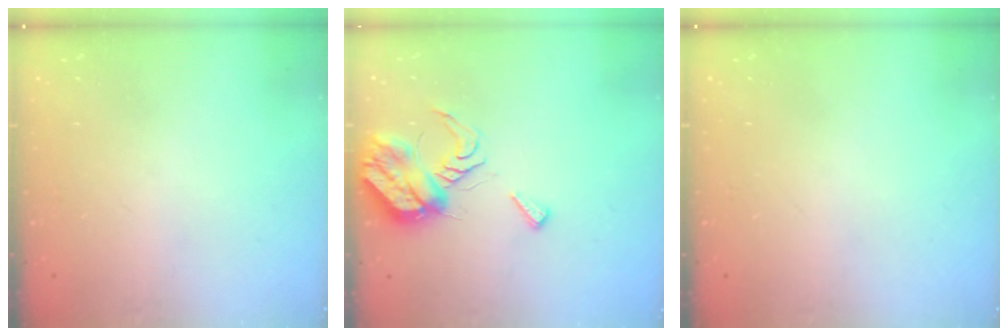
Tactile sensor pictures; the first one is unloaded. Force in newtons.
{"total": 9.0, "press": 9.0, "slide": 0.8}
{"total": 0.0}